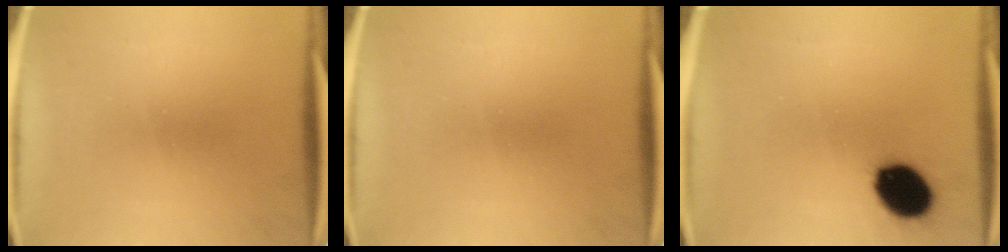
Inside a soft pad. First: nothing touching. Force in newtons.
{"total": 0.0}
{"total": 11.9}